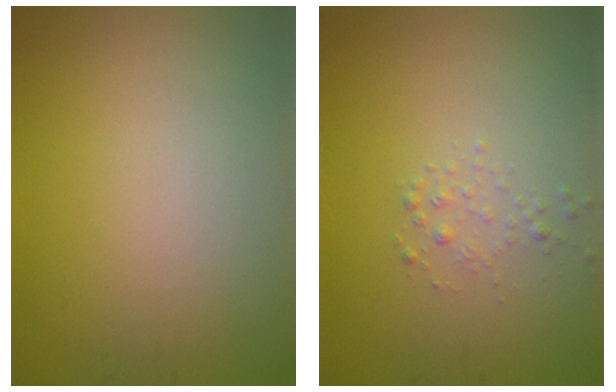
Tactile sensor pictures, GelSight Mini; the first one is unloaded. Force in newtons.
{"total": 0.9, "press": 0.9, "slide": 0.0}